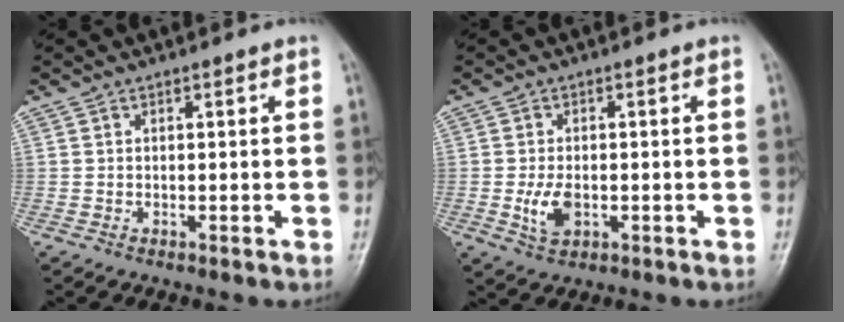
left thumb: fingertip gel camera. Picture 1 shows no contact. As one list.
[{"total": 5.0, "force": [-1.1, 3.0, 3.8], "torque": [-0.073, 0.000, -0.016]}]